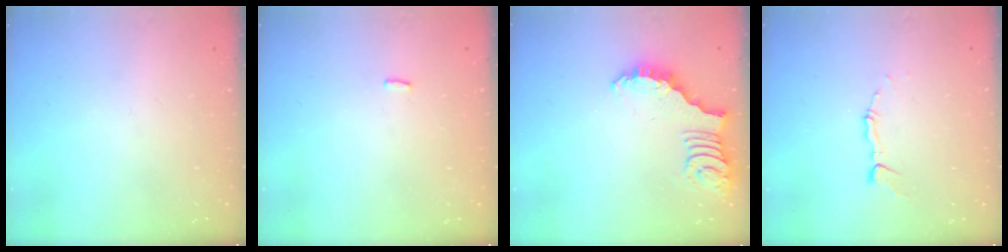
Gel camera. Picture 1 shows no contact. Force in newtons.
{"total": 2.2, "press": 2.1, "slide": 0.4}
{"total": 2.7, "press": 2.7, "slide": 0.5}
{"total": 4.1, "press": 4.1, "slide": 0.3}